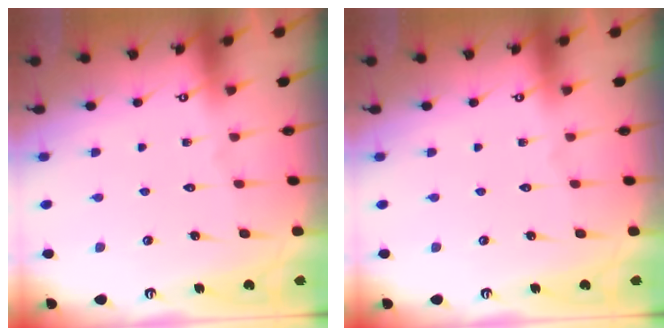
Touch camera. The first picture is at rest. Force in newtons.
{"total": 0.0}